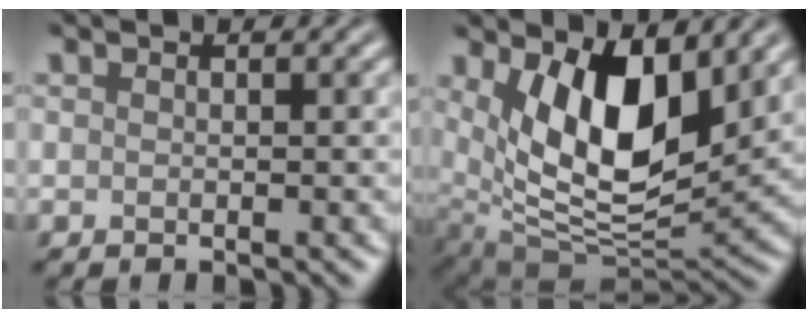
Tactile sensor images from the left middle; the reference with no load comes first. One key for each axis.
{"total": 10.6, "fx": 3.3, "fy": 5.0, "fz": 8.7, "tx": -0.153, "ty": -0.022, "tz": 0.060}